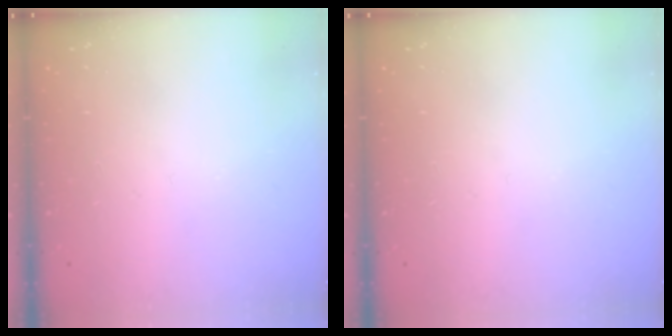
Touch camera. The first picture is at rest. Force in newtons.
{"total": 0.0}